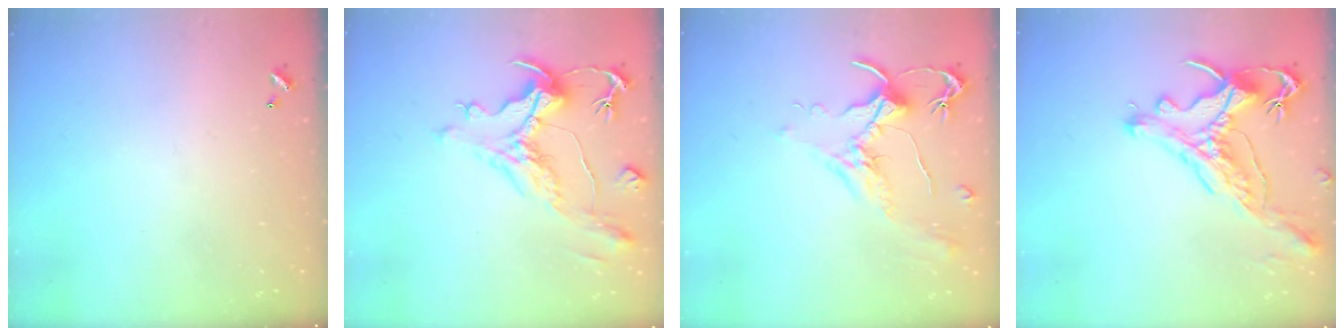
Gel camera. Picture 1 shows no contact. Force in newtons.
{"total": 2.0, "press": 0.9, "slide": 1.8}
{"total": 1.9, "press": 1.9, "slide": 0.6}
{"total": 1.7, "press": 0.9, "slide": 1.4}